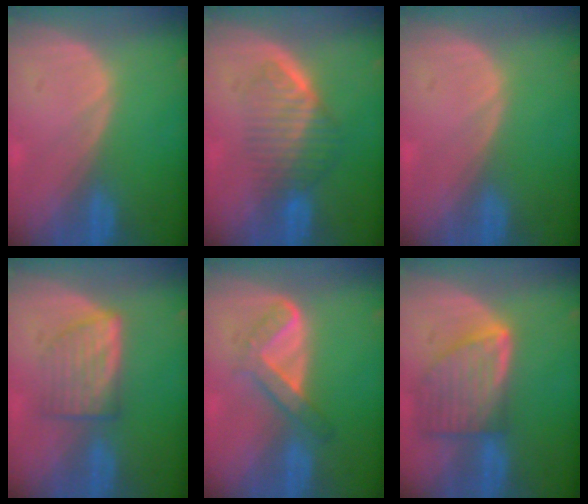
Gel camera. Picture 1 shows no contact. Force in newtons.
{"total": 6.5, "press": 5.9, "slide": 2.9}
{"total": 0.0}
{"total": 5.6, "press": 5.6, "slide": 0.8}
{"total": 4.8, "press": 4.7, "slide": 0.7}
{"total": 8.2, "press": 7.3, "slide": 3.7}